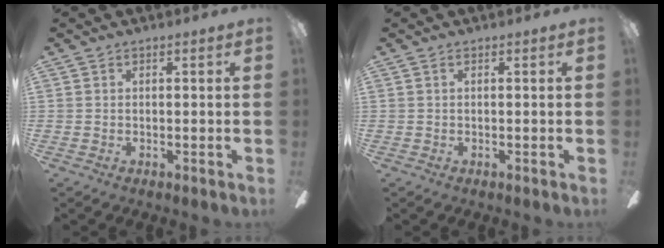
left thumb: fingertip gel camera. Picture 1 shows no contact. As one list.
[{"total": 0.0}]